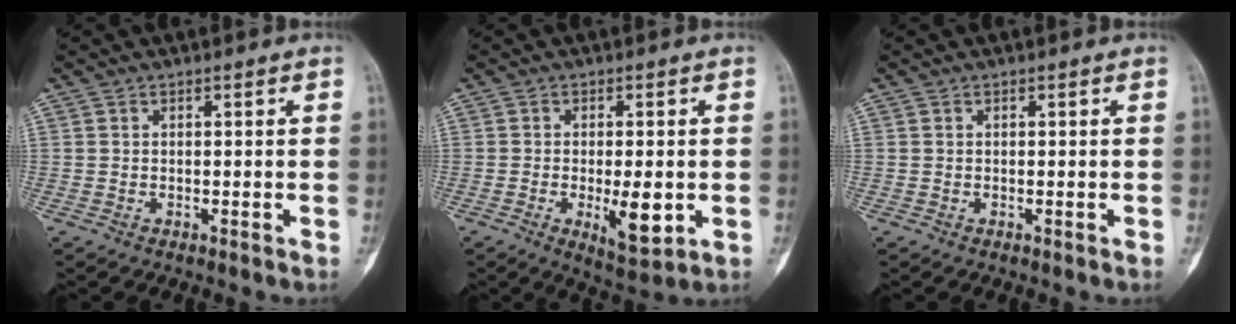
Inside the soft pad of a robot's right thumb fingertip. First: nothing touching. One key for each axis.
{"total": 7.7, "fx": -1.5, "fy": 3.0, "fz": 6.9, "tx": -0.098, "ty": -0.014, "tz": -0.014}
{"total": 0.0}